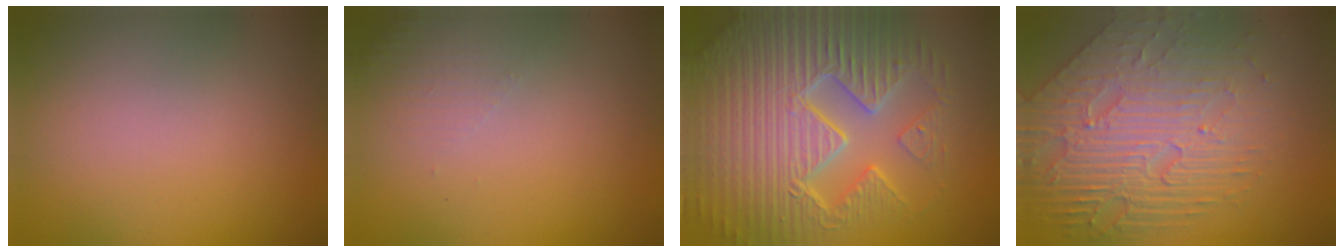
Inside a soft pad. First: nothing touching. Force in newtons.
{"total": 1.3, "press": 1.2, "slide": 0.4}
{"total": 9.8, "press": 6.9, "slide": 7.0}
{"total": 8.1, "press": 5.6, "slide": 5.9}